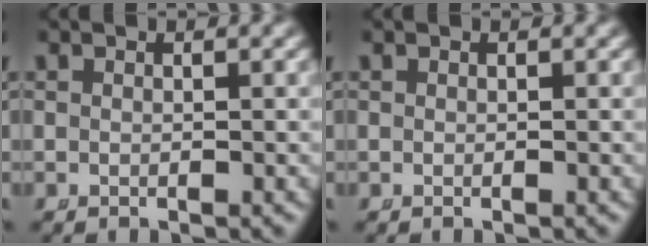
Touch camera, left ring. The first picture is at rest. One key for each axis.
{"total": 0.0}